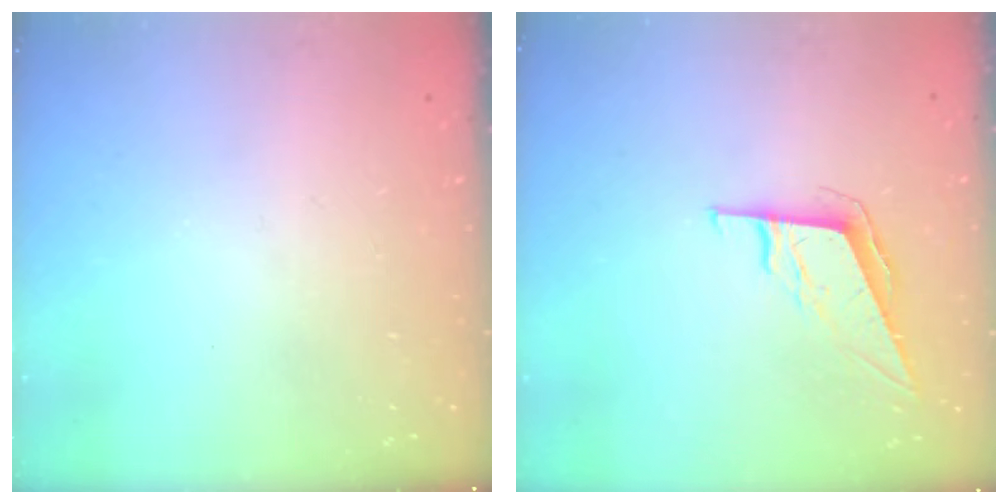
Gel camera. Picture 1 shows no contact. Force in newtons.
{"total": 7.4, "press": 7.1, "slide": 2.2}